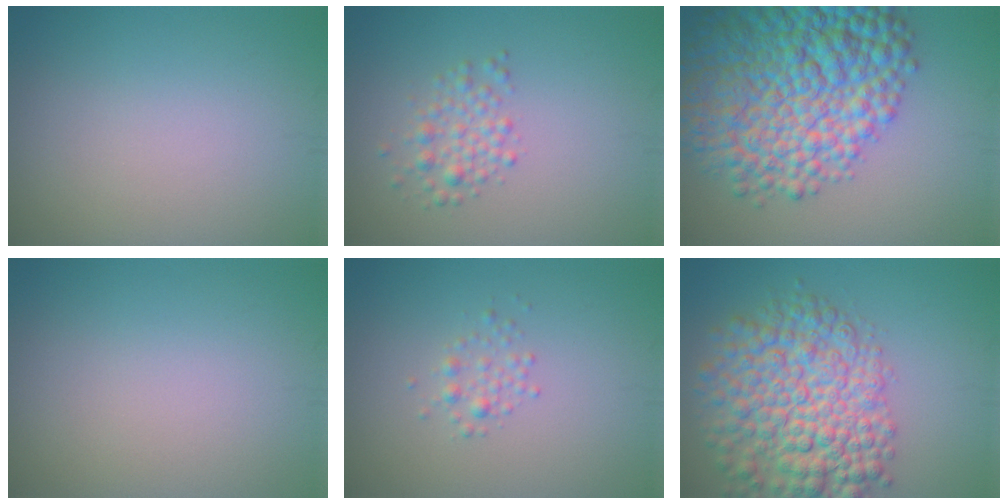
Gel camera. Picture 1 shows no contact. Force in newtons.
{"total": 2.2, "press": 2.2, "slide": 0.1}
{"total": 13.2, "press": 13.2, "slide": 0.3}
{"total": 0.0}
{"total": 1.2, "press": 1.2, "slide": 0.1}
{"total": 9.7, "press": 9.7, "slide": 0.3}